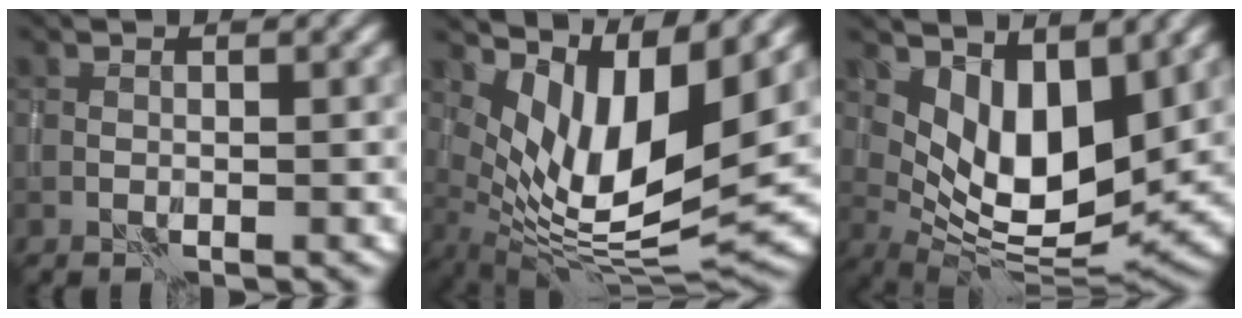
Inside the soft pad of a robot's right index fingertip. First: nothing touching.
{"total": 9.6, "force": [3.4, 3.4, 8.3], "torque": [-0.155, -0.013, 0.071]}
{"total": 7.9, "force": [3.3, 3.5, 6.3], "torque": [-0.110, -0.018, 0.065]}